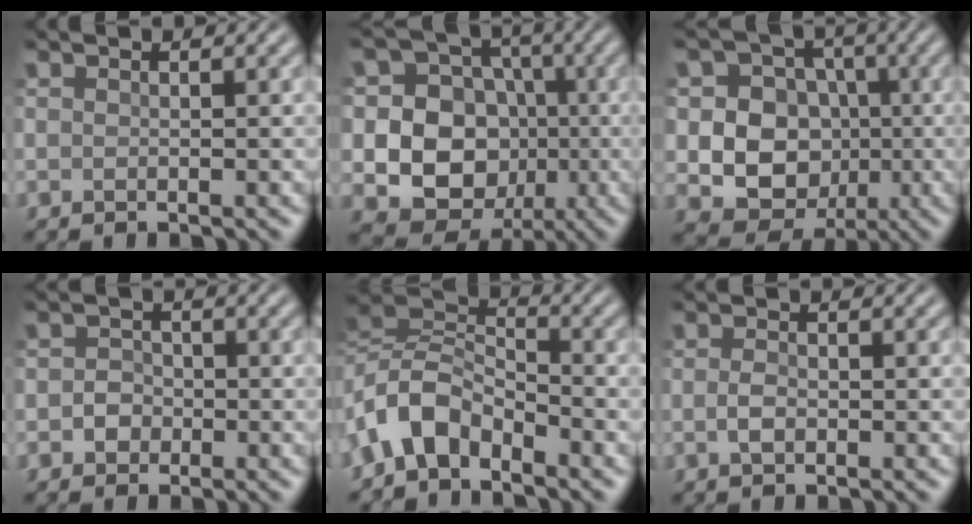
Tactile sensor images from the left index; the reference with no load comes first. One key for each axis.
{"total": 13.1, "fx": -0.5, "fy": 12.1, "fz": 5.0, "tx": -0.123, "ty": 0.028, "tz": -0.016}
{"total": 10.5, "fx": 0.2, "fy": 9.8, "fz": 4.0, "tx": -0.082, "ty": 0.028, "tz": -0.013}
{"total": 1.7, "fx": -0.4, "fy": 1.6, "fz": 0.4, "tx": 0.004, "ty": 0.007, "tz": -0.016}
{"total": 5.5, "fx": -3.0, "fy": 3.3, "fz": 3.1, "tx": -0.057, "ty": 0.008, "tz": -0.074}
{"total": 1.2, "fx": -0.1, "fy": 0.8, "fz": 0.9, "tx": -0.019, "ty": 0.005, "tz": -0.004}